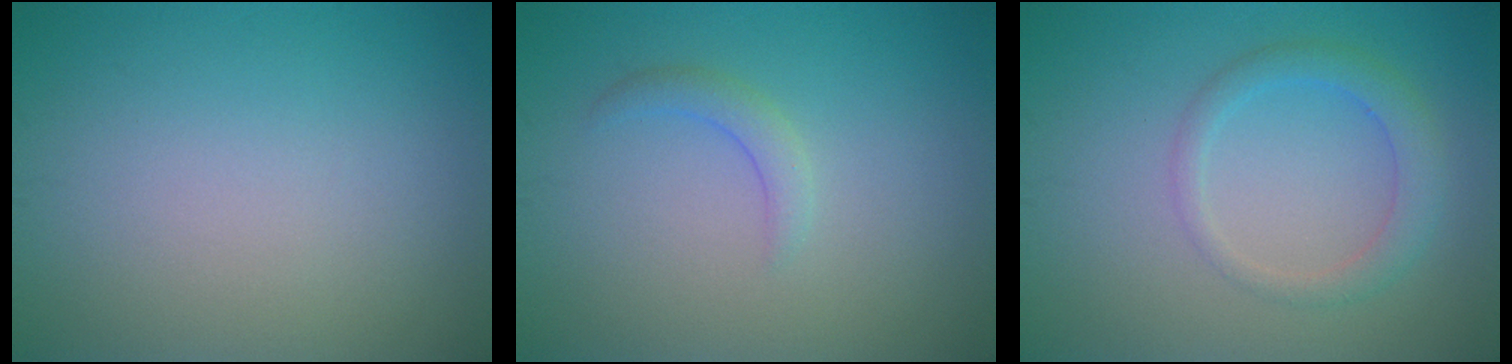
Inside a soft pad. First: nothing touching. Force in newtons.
{"total": 1.5, "press": 1.5, "slide": 0.2}
{"total": 2.6, "press": 2.6, "slide": 0.0}